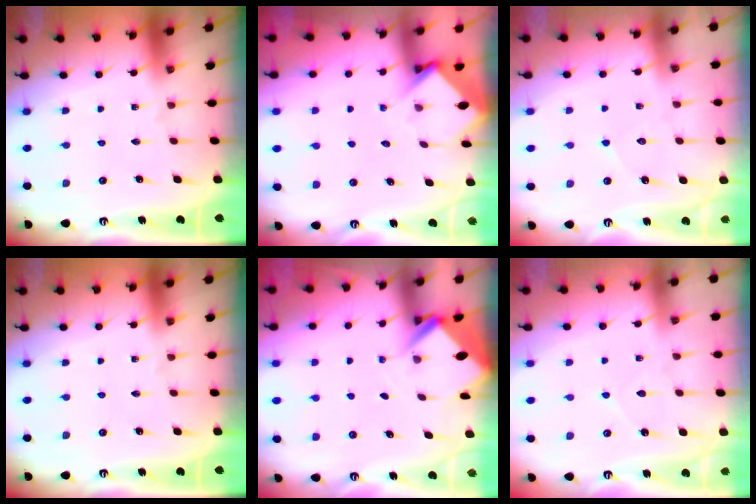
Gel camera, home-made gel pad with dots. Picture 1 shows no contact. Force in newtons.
{"total": 3.7, "press": 3.7, "slide": 0.2}
{"total": 4.5, "press": 4.5, "slide": 0.1}
{"total": 0.0}
{"total": 2.8, "press": 2.8, "slide": 0.1}
{"total": 6.0, "press": 5.9, "slide": 0.7}